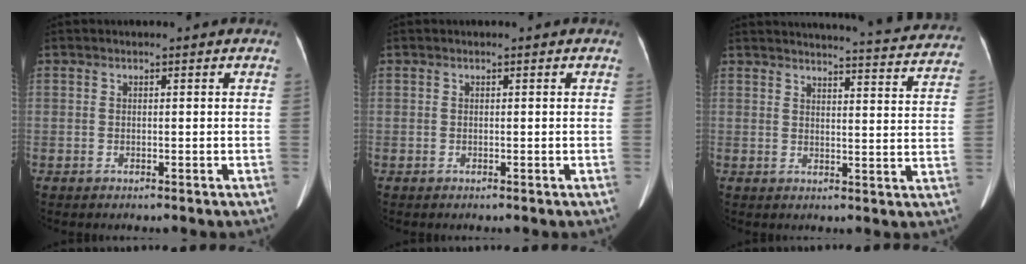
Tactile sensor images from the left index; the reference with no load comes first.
{"total": 0.0}
{"total": 21.0, "force": [20.2, 1.6, 5.2], "torque": [-0.062, -0.060, 0.224]}